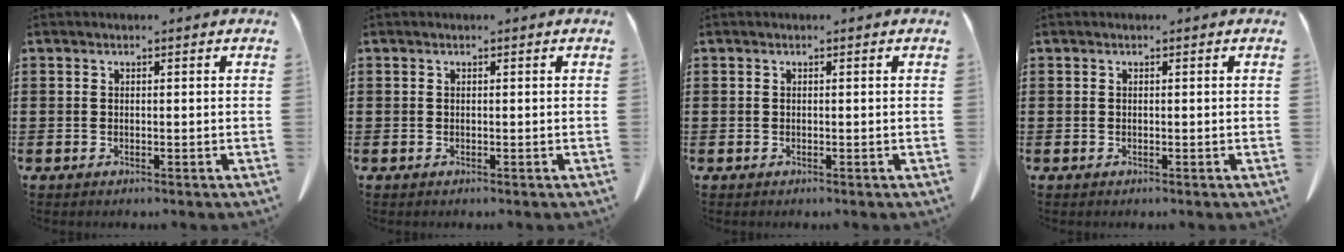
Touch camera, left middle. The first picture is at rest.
{"total": 0.0}
{"total": 0.0}
{"total": 0.0}